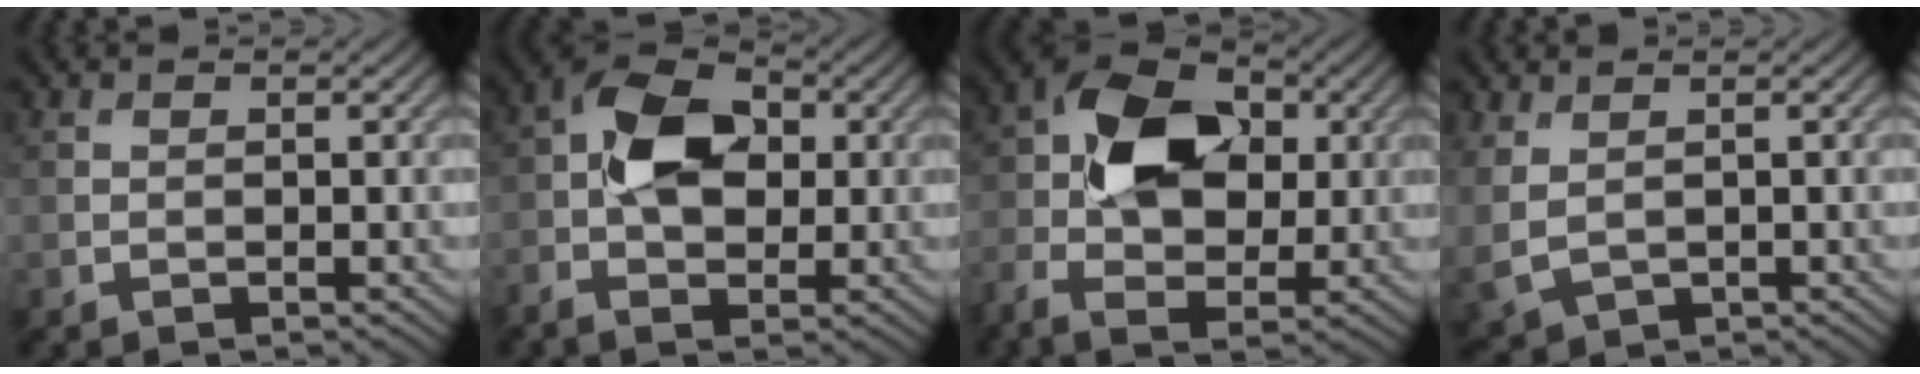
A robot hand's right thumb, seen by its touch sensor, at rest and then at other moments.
{"total": 8.7, "force": [-0.1, 5.4, 6.9], "torque": [-0.140, 0.016, -0.016]}
{"total": 11.9, "force": [0.1, 7.6, 9.2], "torque": [-0.194, 0.016, -0.013]}
{"total": 3.9, "force": [0.9, 2.6, 2.7], "torque": [-0.083, -0.008, 0.026]}